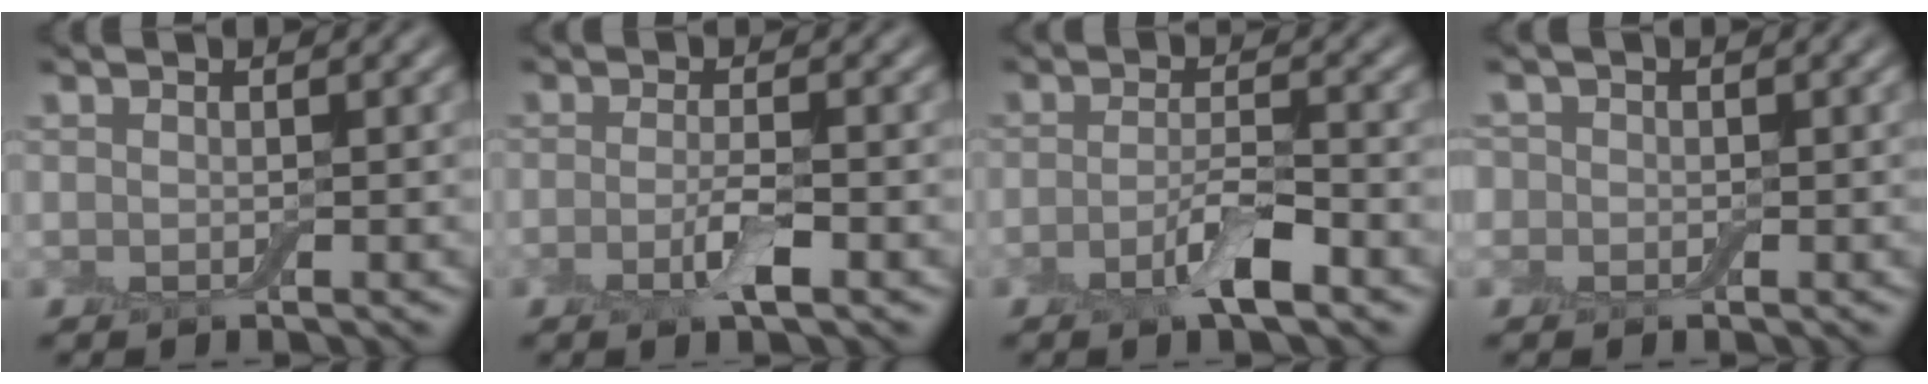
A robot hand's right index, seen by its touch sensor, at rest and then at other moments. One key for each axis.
{"total": 2.6, "fx": -1.0, "fy": 0.6, "fz": 2.4, "tx": -0.046, "ty": -0.002, "tz": -0.023}
{"total": 3.6, "fx": -1.8, "fy": 0.9, "fz": 3.0, "tx": -0.057, "ty": 0.004, "tz": -0.041}
{"total": 1.9, "fx": 0.3, "fy": 1.8, "fz": 0.5, "tx": 0.001, "ty": 0.007, "tz": -0.018}